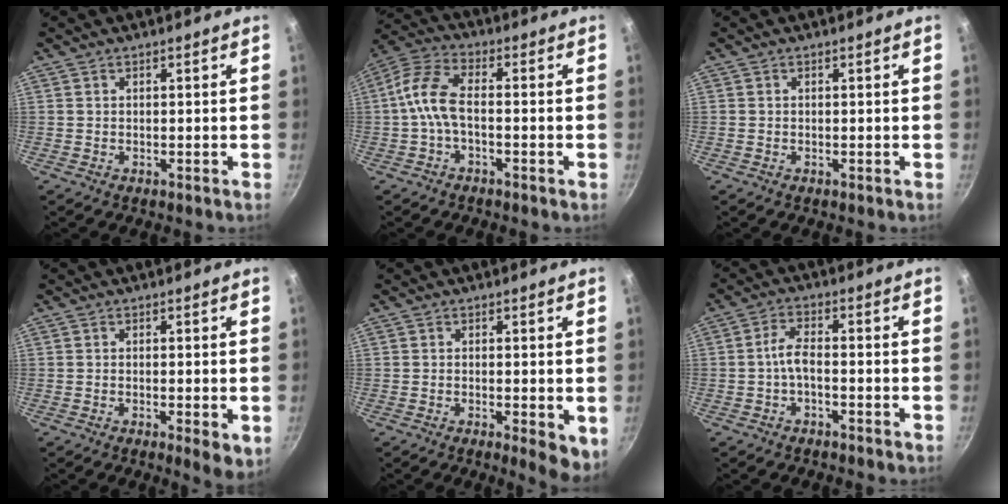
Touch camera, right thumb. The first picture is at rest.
{"total": 7.8, "force": [-1.9, 3.9, 6.4], "torque": [-0.141, 0.032, -0.052]}
{"total": 0.0}
{"total": 4.8, "force": [-1.2, 1.3, 4.5], "torque": [-0.062, -0.009, -0.013]}
{"total": 5.8, "force": [-1.2, 1.8, 5.4], "torque": [-0.063, -0.007, -0.013]}
{"total": 3.8, "force": [-1.6, 1.5, 3.1], "torque": [-0.068, 0.021, -0.035]}